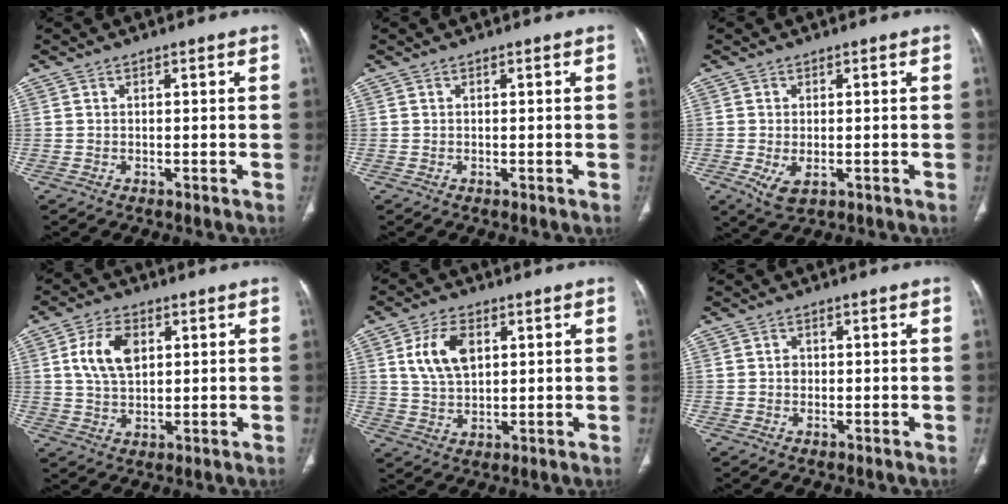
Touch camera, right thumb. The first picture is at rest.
{"total": 0.0}
{"total": 4.1, "force": [-1.3, 2.2, 3.3], "torque": [-0.065, -0.011, -0.012]}
{"total": 8.5, "force": [2.4, 5.2, 6.3], "torque": [-0.113, -0.003, 0.047]}
{"total": 8.8, "force": [2.8, 5.2, 6.5], "torque": [-0.118, -0.007, 0.059]}
{"total": 1.3, "force": [0.0, 1.1, 0.6], "torque": [-0.007, 0.004, -0.001]}